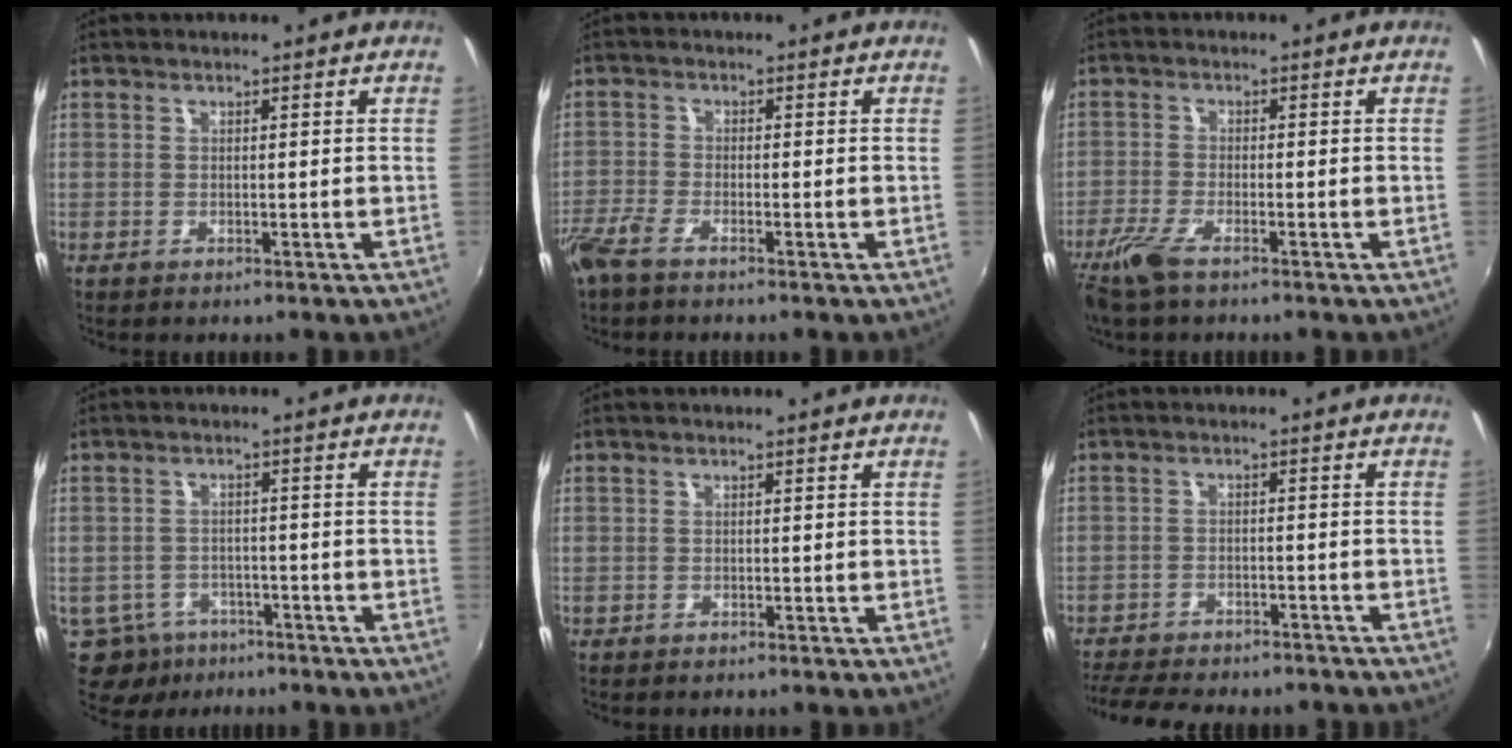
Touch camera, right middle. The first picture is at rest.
{"total": 4.7, "force": [-3.6, 1.1, 2.7], "torque": [-0.076, -0.011, -0.076]}
{"total": 5.6, "force": [-3.9, 1.2, 3.7], "torque": [-0.098, -0.014, -0.080]}
{"total": 9.5, "force": [-5.8, 6.8, 3.2], "torque": [-0.095, -0.009, -0.082]}
{"total": 0.0}
{"total": 14.7, "force": [-12.7, 4.2, 6.1], "torque": [-0.139, -0.023, -0.181]}